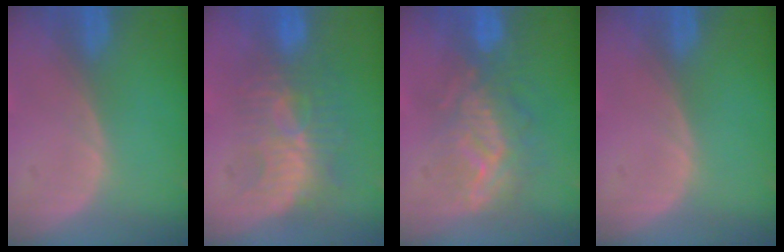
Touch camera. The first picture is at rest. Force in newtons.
{"total": 9.4, "press": 8.4, "slide": 4.3}
{"total": 9.2, "press": 8.6, "slide": 3.3}
{"total": 0.0}